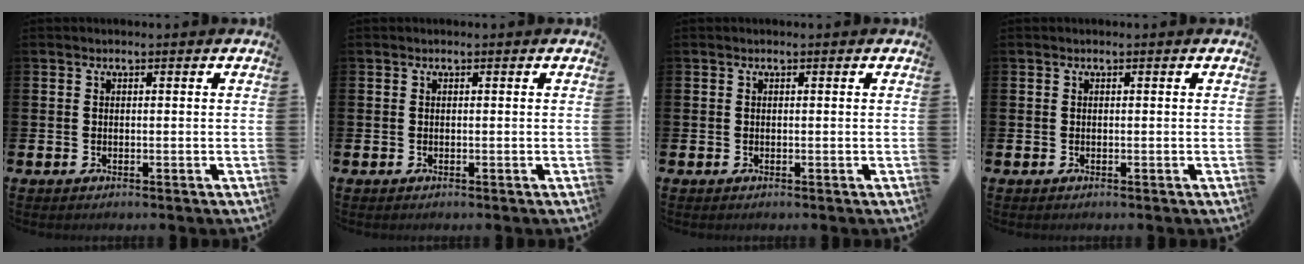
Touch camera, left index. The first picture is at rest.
{"total": 0.0}
{"total": 0.0}
{"total": 0.0}